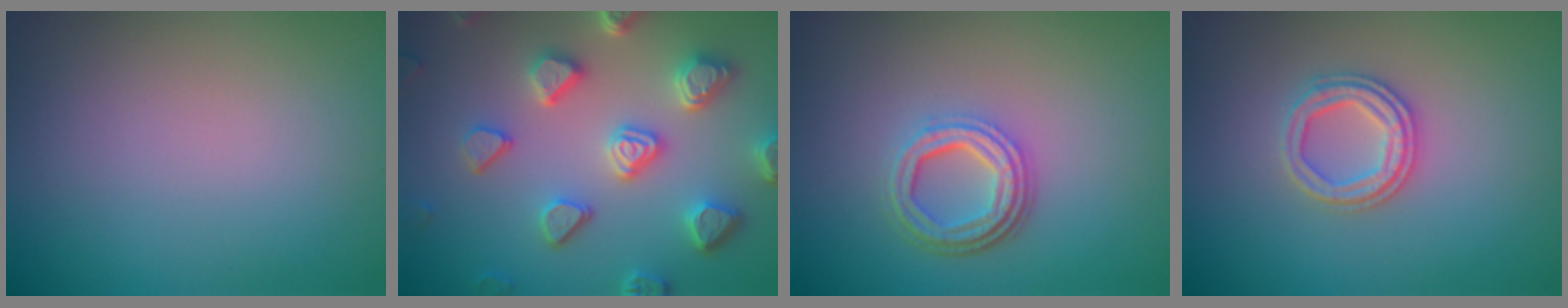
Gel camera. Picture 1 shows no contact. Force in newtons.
{"total": 6.3, "press": 5.2, "slide": 3.5}
{"total": 4.2, "press": 3.2, "slide": 2.8}
{"total": 2.8, "press": 2.6, "slide": 1.0}